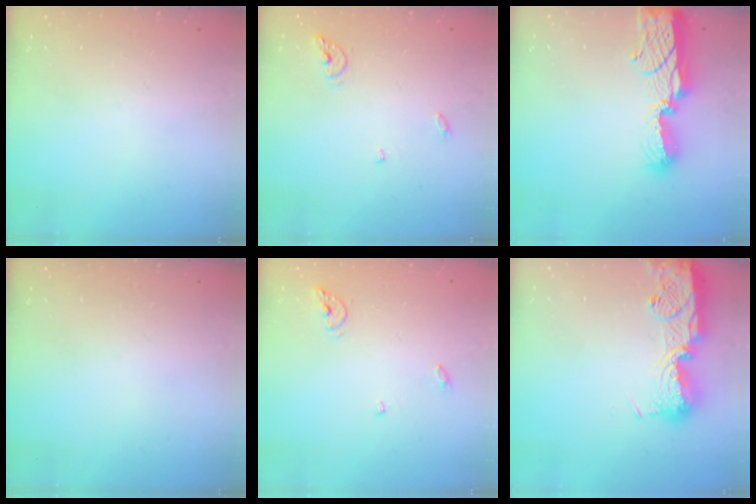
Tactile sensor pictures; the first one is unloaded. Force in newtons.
{"total": 6.2, "press": 6.2, "slide": 0.4}
{"total": 14.1, "press": 14.1, "slide": 0.7}
{"total": 0.0}
{"total": 6.2, "press": 6.2, "slide": 0.4}
{"total": 15.2, "press": 15.1, "slide": 1.2}